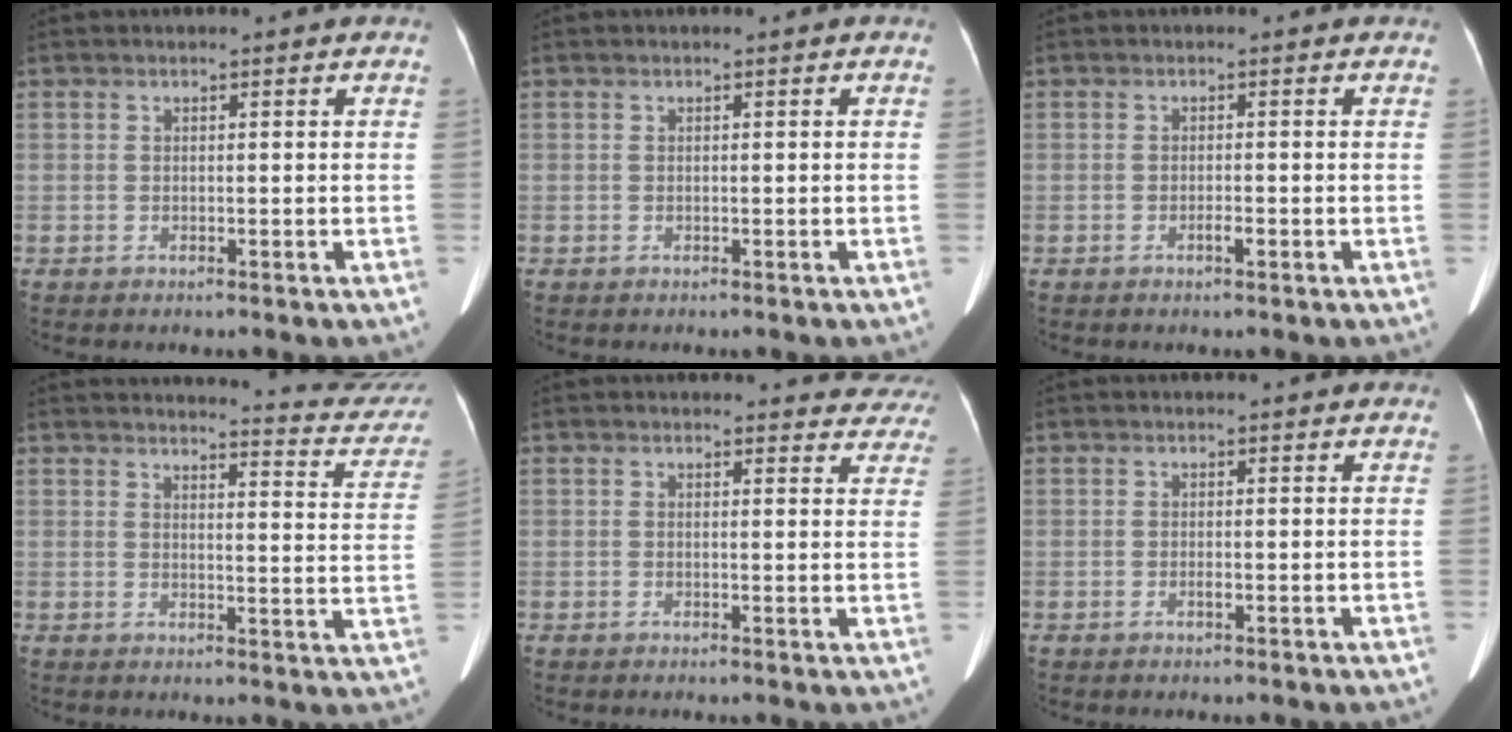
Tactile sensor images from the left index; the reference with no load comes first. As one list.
[{"total": 0.0}, {"total": 0.9, "force": [-0.5, 0.1, 0.8], "torque": [-0.013, 0.001, -0.008]}, {"total": 14.0, "force": [13.8, 0.8, 1.8], "torque": [0.002, -0.090, 0.125]}, {"total": 7.5, "force": [7.1, 2.5, 0.1], "torque": [0.043, -0.016, 0.039]}, {"total": 0.6, "force": [-0.1, 0.1, 0.6], "torque": [-0.011, 0.001, -0.002]}]